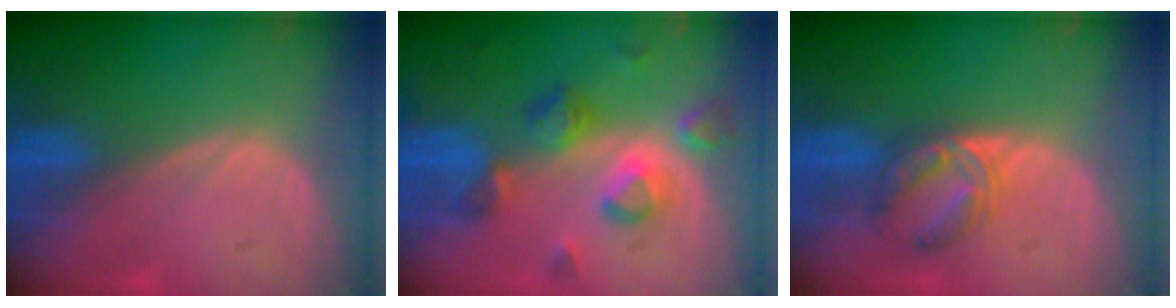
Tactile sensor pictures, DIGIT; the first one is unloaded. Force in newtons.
{"total": 8.0, "press": 7.7, "slide": 2.2}
{"total": 5.5, "press": 5.4, "slide": 1.0}